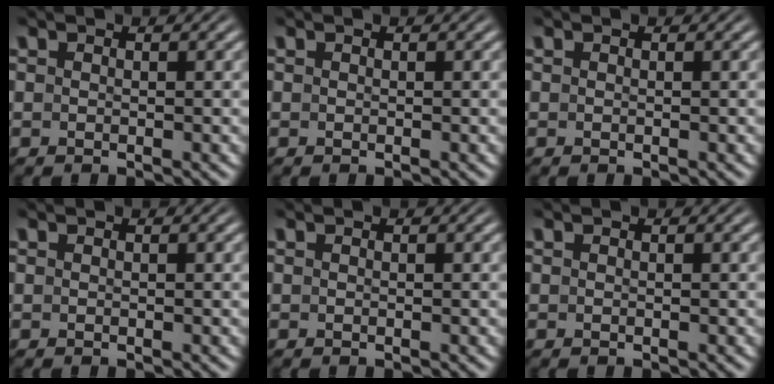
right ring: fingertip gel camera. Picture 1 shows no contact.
{"total": 0.0}
{"total": 0.0}
{"total": 0.0}
{"total": 0.0}
{"total": 0.0}